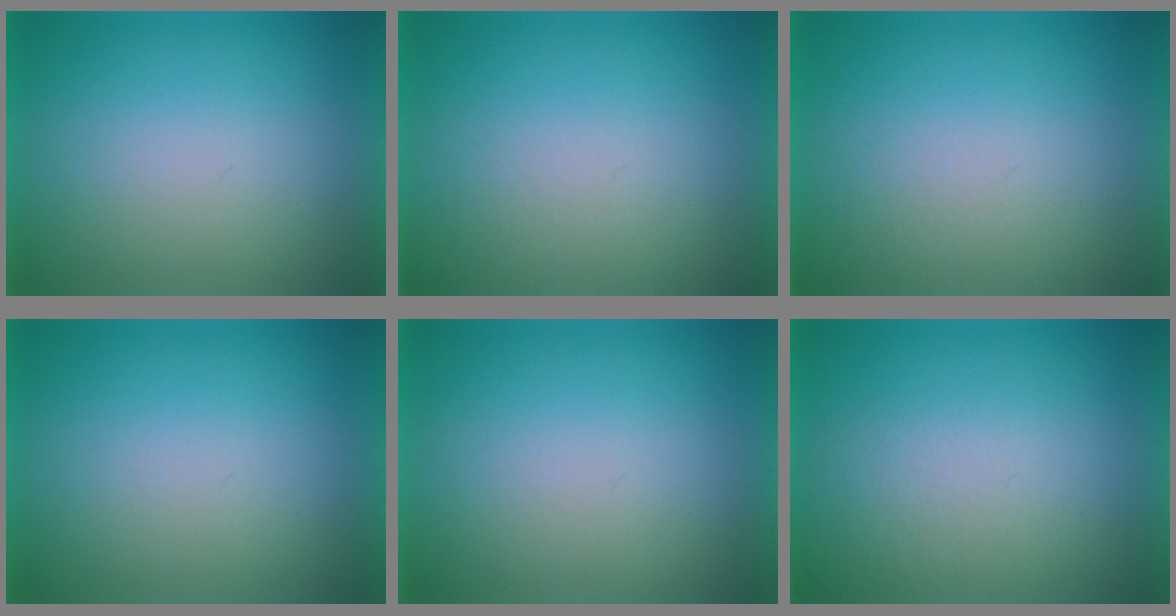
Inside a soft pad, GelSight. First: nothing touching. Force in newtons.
{"total": 1.2}
{"total": 1.2}
{"total": 0.0}
{"total": 0.0}
{"total": 4.2}